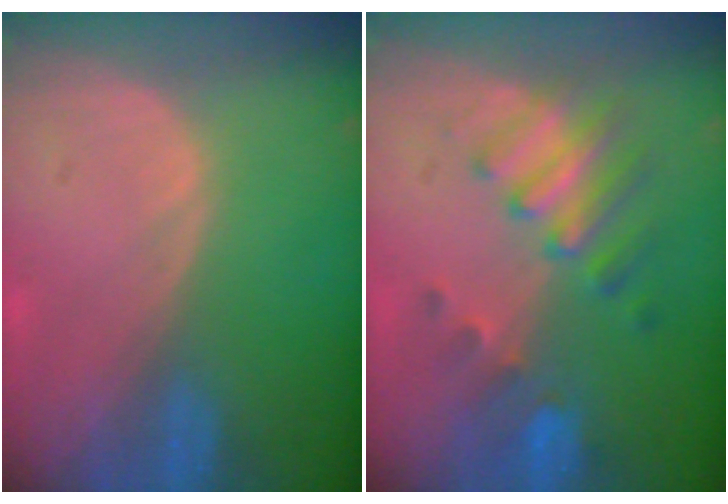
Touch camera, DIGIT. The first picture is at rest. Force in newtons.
{"total": 7.7, "press": 6.9, "slide": 3.3}